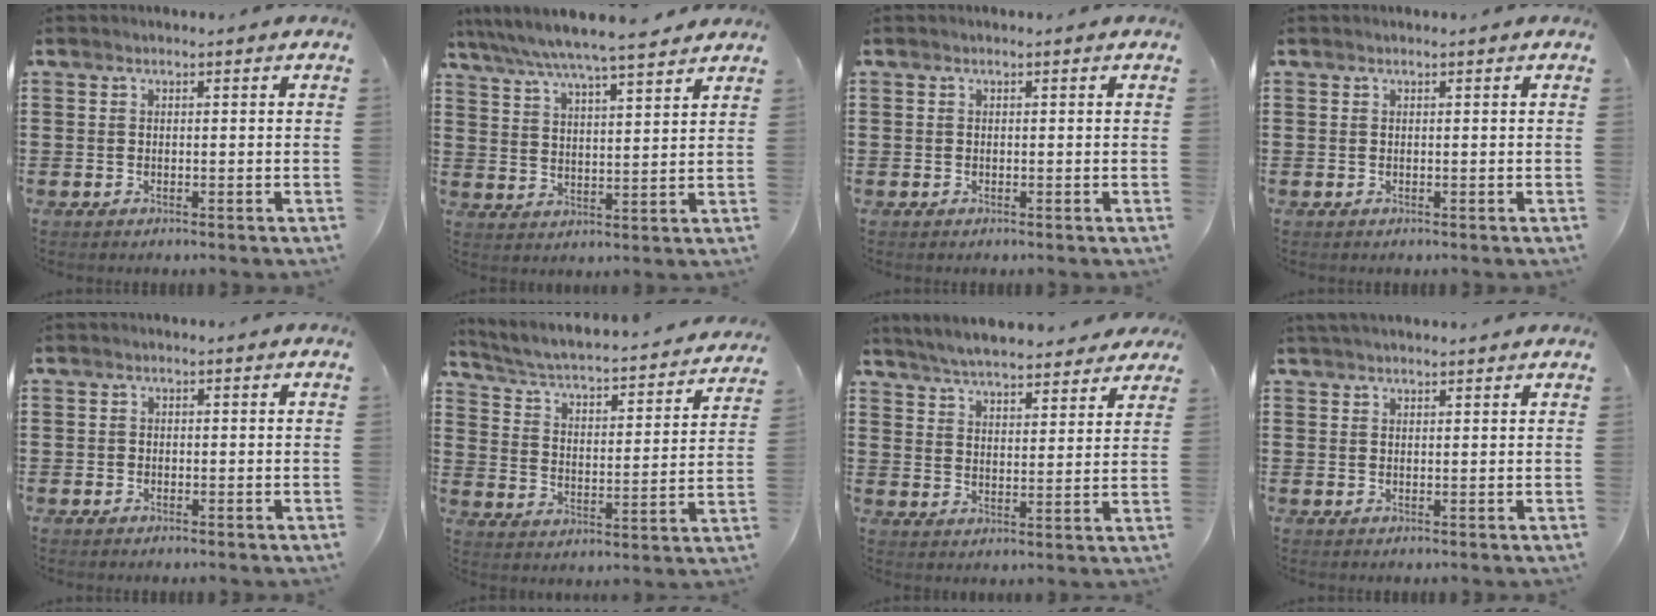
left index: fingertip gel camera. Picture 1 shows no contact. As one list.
[{"total": 5.9, "force": [5.4, -0.1, 2.5], "torque": [-0.069, -0.028, 0.091]}, {"total": 0.0}, {"total": 0.0}, {"total": 0.7, "force": [-0.4, 0.5, 0.0], "torque": [-0.001, 0.002, -0.009]}, {"total": 2.8, "force": [2.3, 0.2, 1.5], "torque": [-0.046, -0.034, 0.026]}, {"total": 5.6, "force": [5.4, 0.2, 1.3], "torque": [-0.049, -0.026, 0.095]}, {"total": 1.6, "force": [1.5, 0.2, 0.3], "torque": [-0.010, 0.003, 0.030]}]